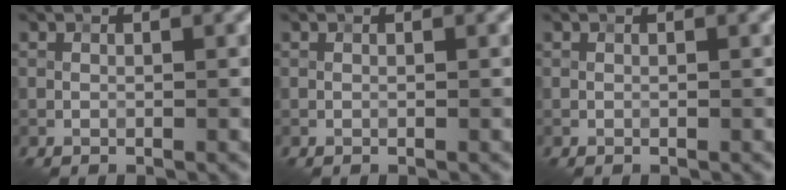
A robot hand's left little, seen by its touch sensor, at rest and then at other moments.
{"total": 0.0}
{"total": 0.0}